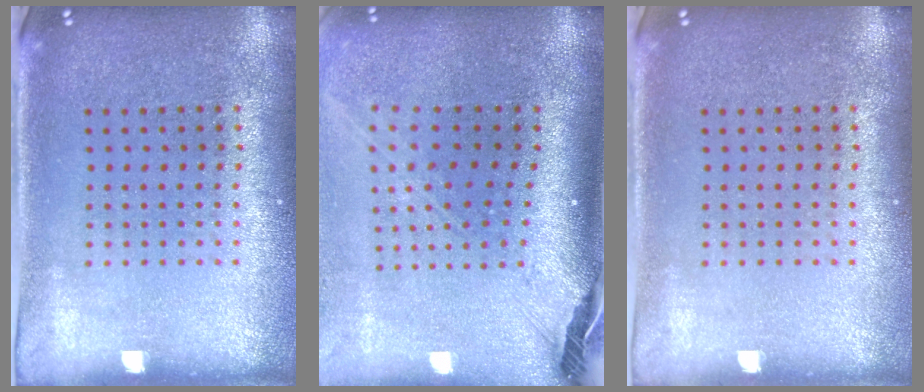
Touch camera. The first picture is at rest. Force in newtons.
{"total": 2.8, "press": 2.0, "slide": 1.9}
{"total": 0.0}